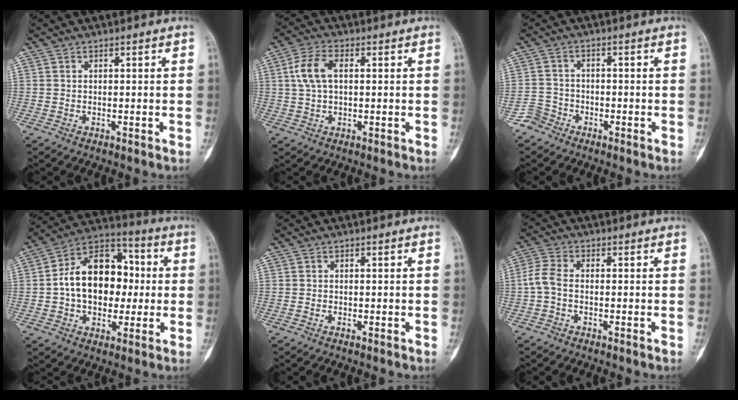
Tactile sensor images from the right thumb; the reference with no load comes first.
{"total": 6.5, "force": [1.2, 3.6, 5.4], "torque": [-0.118, 0.014, 0.021]}
{"total": 3.2, "force": [-2.4, 2.1, -0.2], "torque": [0.013, 0.014, -0.054]}
{"total": 17.5, "force": [0.3, 12.2, 12.5], "torque": [-0.156, 0.036, -0.001]}
{"total": 0.0}
{"total": 3.9, "force": [-0.9, 2.1, 3.2], "torque": [-0.079, 0.010, -0.029]}